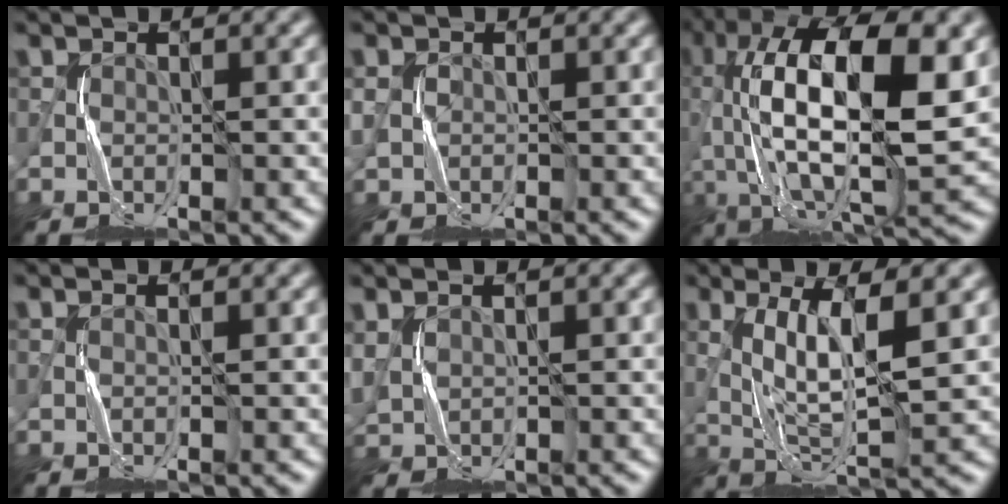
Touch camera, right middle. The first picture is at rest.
{"total": 1.9, "force": [0.1, 1.8, 0.6], "torque": [-0.019, 0.001, 0.001]}
{"total": 15.0, "force": [1.6, 5.9, 13.7], "torque": [-0.272, 0.014, 0.027]}
{"total": 0.0}
{"total": 1.6, "force": [0.7, 1.3, 0.6], "torque": [-0.025, 0.002, 0.022]}
{"total": 6.1, "force": [1.2, 1.0, 5.9], "torque": [-0.125, -0.006, 0.033]}